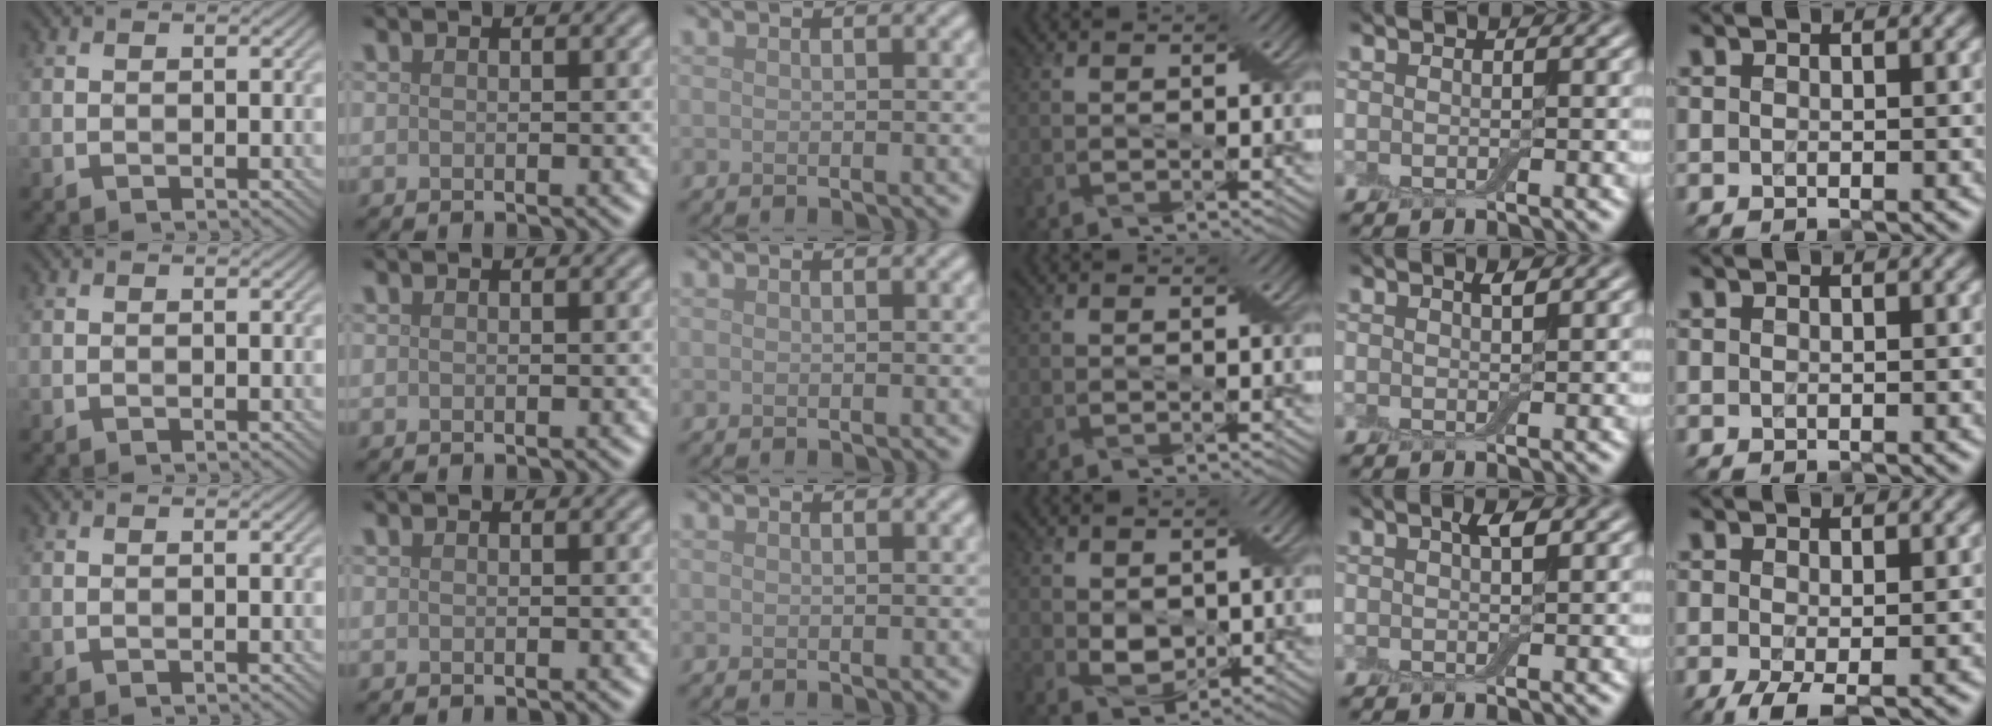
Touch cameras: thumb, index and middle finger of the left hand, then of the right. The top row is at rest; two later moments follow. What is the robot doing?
{"motion": "pour", "object": "cup"}